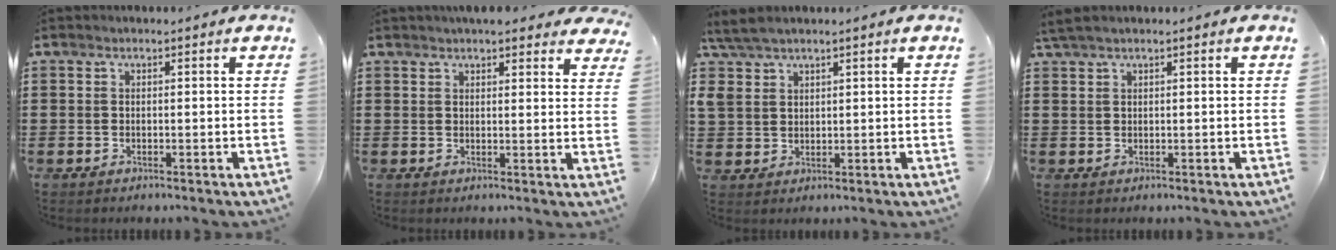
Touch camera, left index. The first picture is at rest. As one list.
[{"total": 3.8, "force": [3.5, 0.8, 1.4], "torque": [-0.027, -0.008, 0.063]}, {"total": 3.8, "force": [3.0, 1.9, 1.4], "torque": [-0.040, 0.008, 0.057]}, {"total": 1.6, "force": [1.2, 0.1, 1.1], "torque": [-0.023, 0.002, 0.022]}]